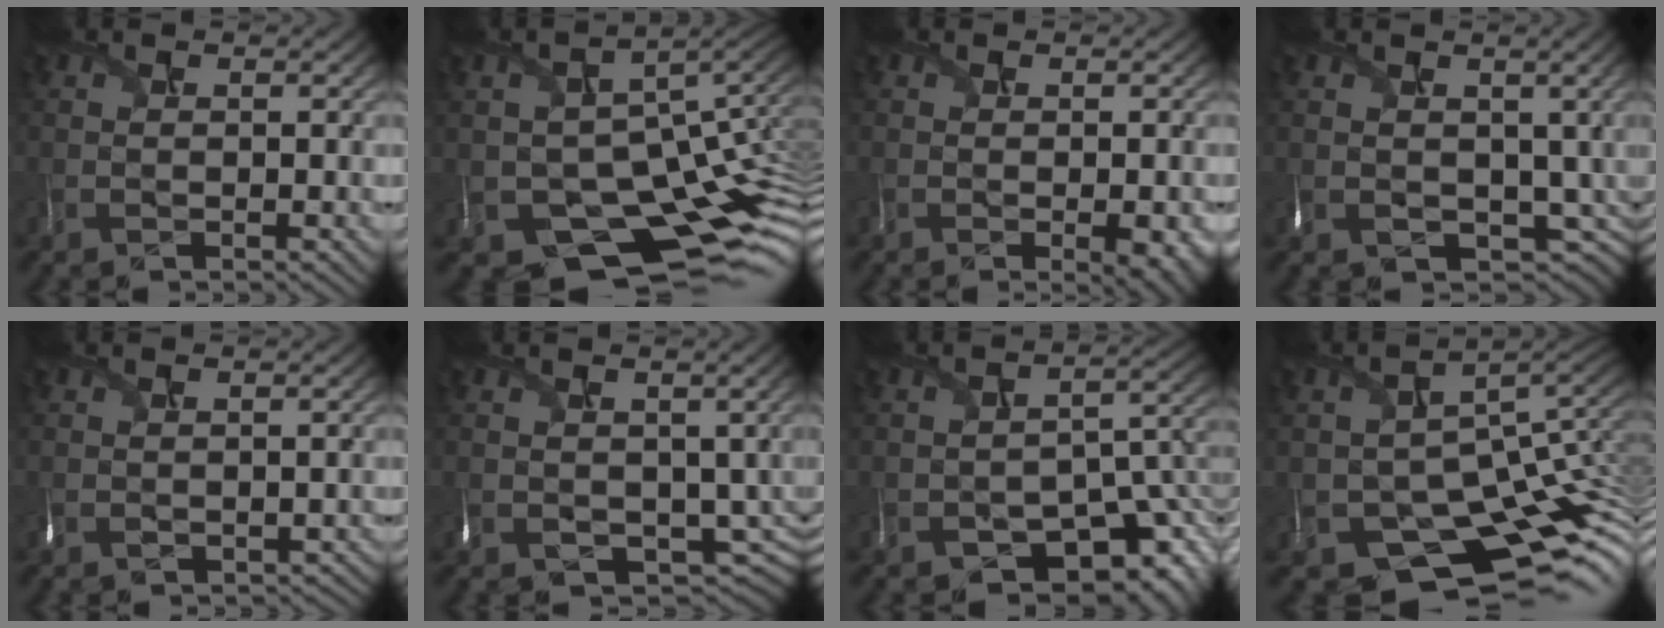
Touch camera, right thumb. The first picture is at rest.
{"total": 13.7, "force": [-4.0, 9.0, 9.4], "torque": [-0.167, -0.045, -0.027]}
{"total": 3.9, "force": [-1.4, 1.2, 3.4], "torque": [-0.032, -0.010, -0.018]}
{"total": 6.4, "force": [0.0, 4.8, 4.3], "torque": [-0.105, -0.034, 0.021]}
{"total": 1.1, "force": [-0.4, -0.2, -1.0], "torque": [0.008, -0.004, -0.005]}
{"total": 4.7, "force": [-0.6, 3.4, 3.2], "torque": [-0.085, -0.023, 0.003]}
{"total": 8.8, "force": [-6.4, 3.9, 4.6], "torque": [-0.067, -0.026, -0.099]}
{"total": 12.3, "force": [-3.9, 7.6, 8.9], "torque": [-0.161, -0.042, -0.037]}